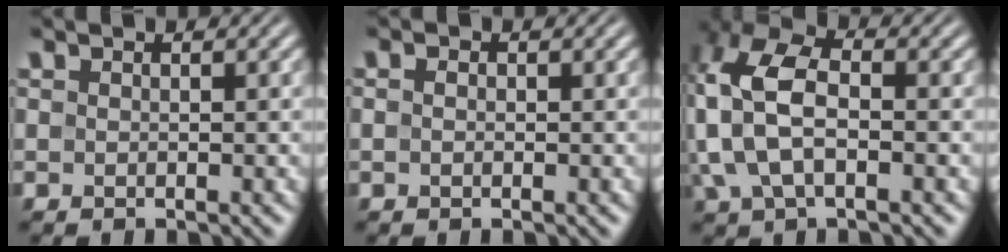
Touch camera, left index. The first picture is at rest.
{"total": 1.0, "force": [0.2, 0.7, 0.6], "torque": [-0.010, 0.000, -0.004]}
{"total": 9.3, "force": [0.0, 5.4, 7.5], "torque": [-0.190, 0.017, -0.012]}